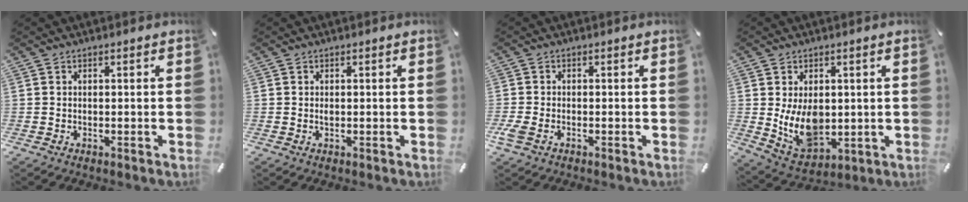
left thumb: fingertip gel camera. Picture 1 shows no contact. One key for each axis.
{"total": 0.7, "fx": 0.1, "fy": 0.4, "fz": 0.5, "tx": -0.011, "ty": 0.002, "tz": 0.002}
{"total": 2.5, "fx": -1.3, "fy": 1.4, "fz": 1.6, "tx": -0.046, "ty": -0.002, "tz": -0.026}
{"total": 11.0, "fx": 0.6, "fy": 7.9, "fz": 7.5, "tx": -0.140, "ty": -0.010, "tz": 0.014}